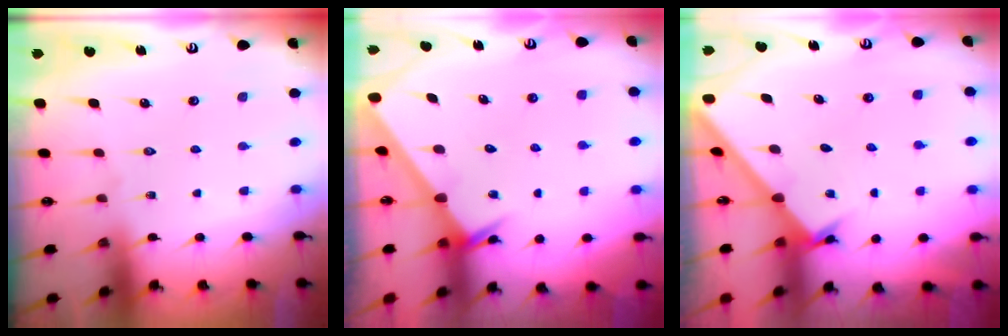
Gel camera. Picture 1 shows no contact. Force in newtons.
{"total": 2.6, "press": 2.6, "slide": 0.0}
{"total": 1.8, "press": 1.8, "slide": 0.2}